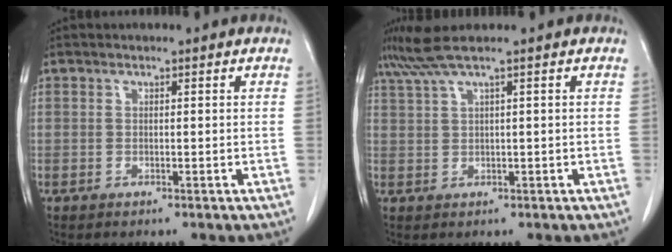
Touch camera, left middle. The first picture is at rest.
{"total": 2.9, "force": [2.1, -0.9, 1.7], "torque": [-0.054, 0.018, 0.053]}